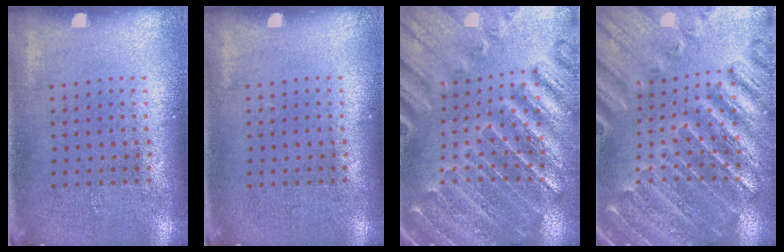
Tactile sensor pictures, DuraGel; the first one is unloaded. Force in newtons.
{"total": 0.0}
{"total": 2.7, "press": 2.7, "slide": 0.4}
{"total": 2.7, "press": 2.7, "slide": 0.4}